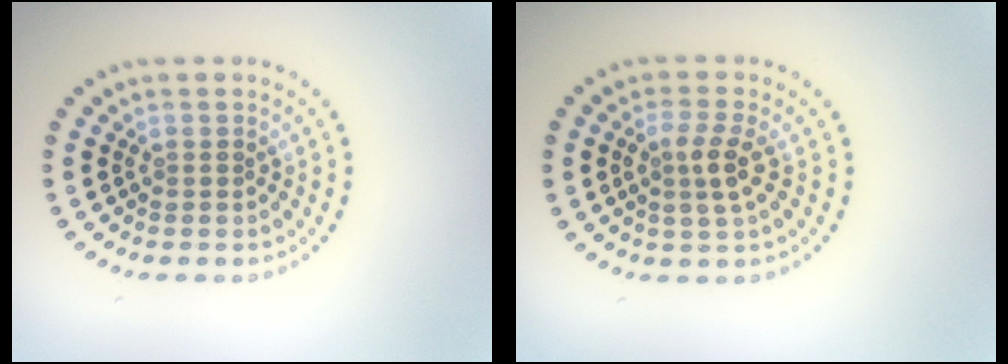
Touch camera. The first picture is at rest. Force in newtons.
{"total": 2.4, "press": 2.2, "slide": 1.0}